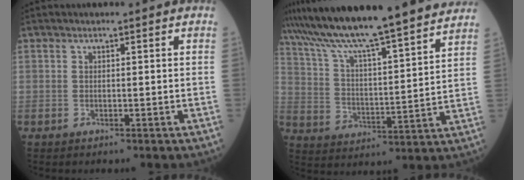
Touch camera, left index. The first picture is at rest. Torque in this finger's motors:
{"motor_torque": [0.56, -0.94, 1.05, 0.21]}